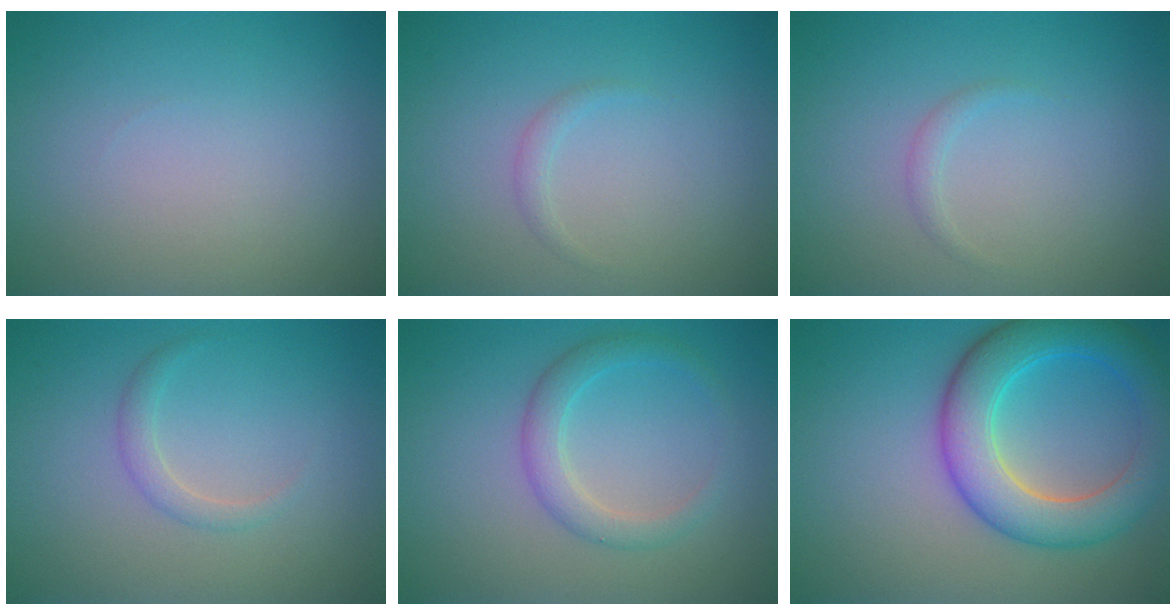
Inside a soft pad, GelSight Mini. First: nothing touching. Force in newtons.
{"total": 0.8, "press": 0.8, "slide": 0.0}
{"total": 0.8, "press": 0.8, "slide": 0.0}
{"total": 1.3, "press": 1.2, "slide": 0.1}
{"total": 2.6, "press": 2.6, "slide": 0.1}
{"total": 7.3, "press": 7.3, "slide": 0.1}